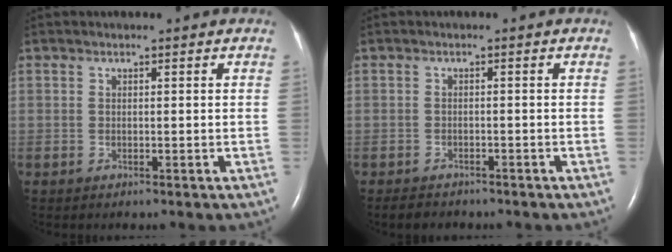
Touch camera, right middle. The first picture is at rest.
{"total": 2.9, "force": [-2.5, 1.2, 0.8], "torque": [-0.020, -0.004, -0.034]}